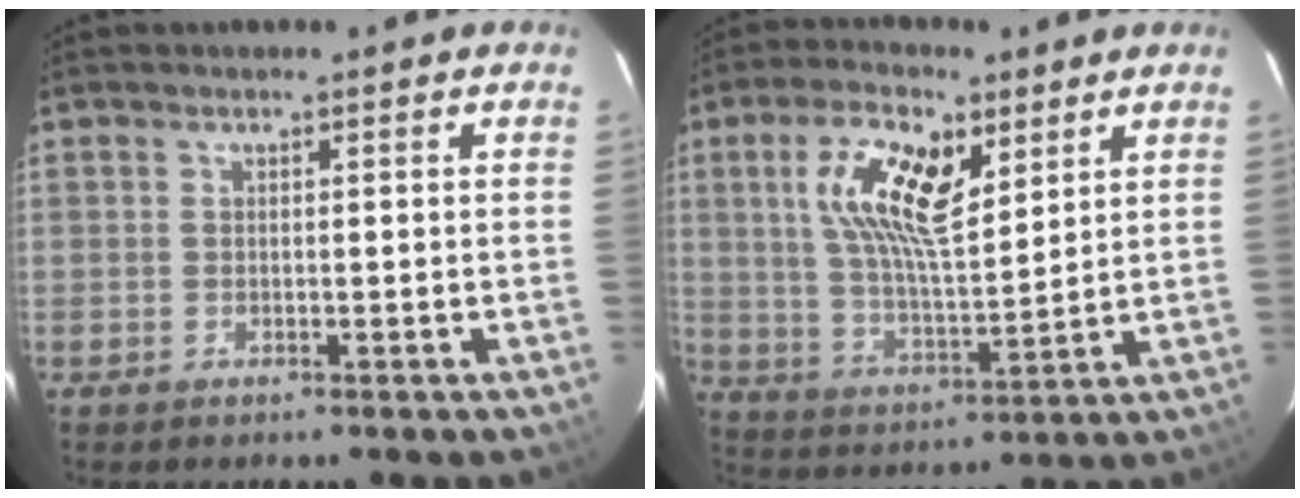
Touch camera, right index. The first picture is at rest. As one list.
[{"total": 13.8, "force": [5.8, 5.7, 11.2], "torque": [-0.215, 0.015, 0.112]}]